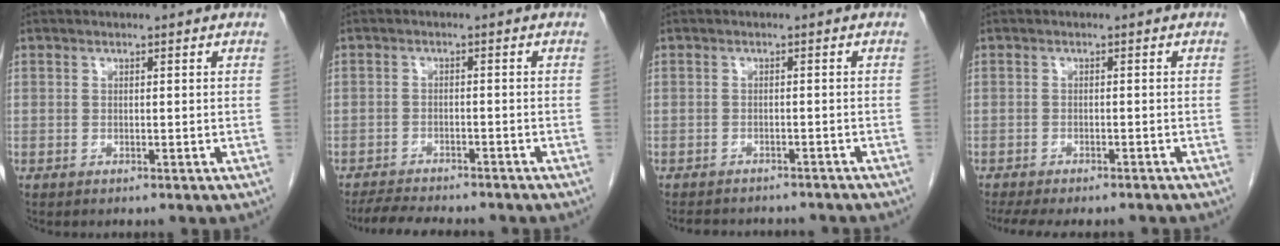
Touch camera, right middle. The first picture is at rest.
{"total": 7.7, "force": [-7.0, 1.7, 2.9], "torque": [-0.044, -0.010, -0.106]}
{"total": 9.0, "force": [-8.2, 2.6, 2.7], "torque": [-0.043, 0.002, -0.095]}
{"total": 10.2, "force": [-8.8, 2.6, 4.3], "torque": [-0.070, -0.009, -0.118]}